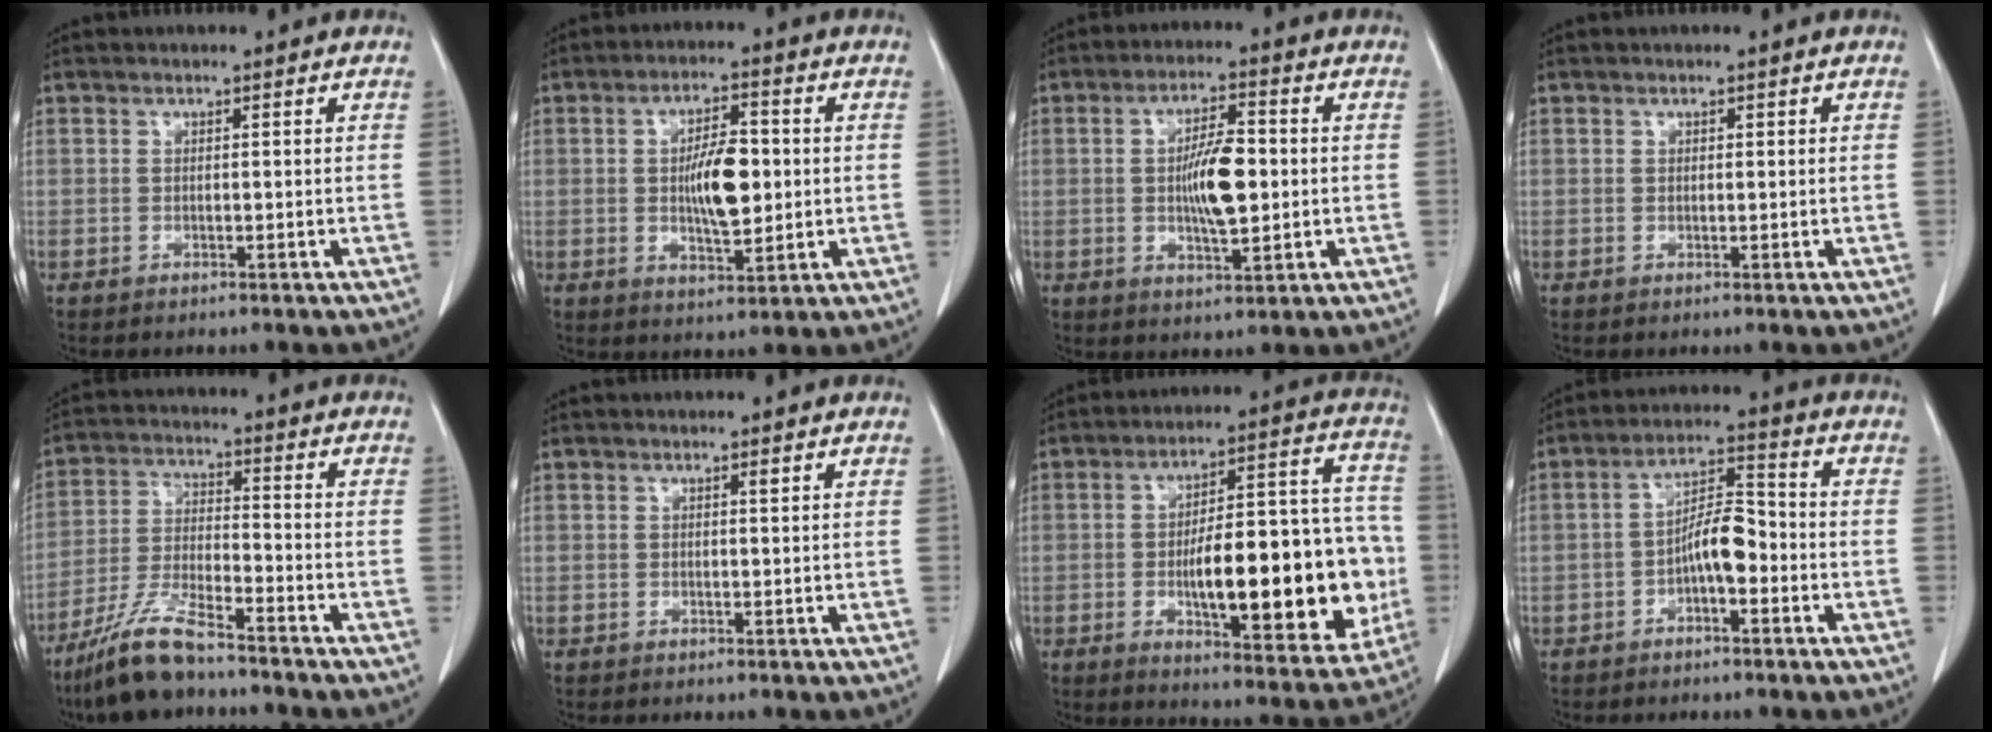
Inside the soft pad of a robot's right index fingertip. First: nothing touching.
{"total": 8.3, "force": [0.1, 2.7, 7.8], "torque": [-0.140, 0.003, 0.005]}
{"total": 8.3, "force": [-0.1, 2.2, 8.0], "torque": [-0.148, 0.003, 0.000]}
{"total": 0.6, "force": [0.3, 0.3, 0.5], "torque": [-0.005, 0.001, 0.004]}
{"total": 9.9, "force": [-7.9, 1.3, 5.9], "torque": [-0.124, -0.023, -0.153]}
{"total": 0.6, "force": [0.3, 0.1, 0.5], "torque": [-0.010, -0.002, 0.005]}
{"total": 23.1, "force": [-3.8, 6.9, 21.7], "torque": [-0.262, 0.028, -0.039]}
{"total": 6.4, "force": [-2.1, 2.2, 5.7], "torque": [-0.106, 0.021, -0.036]}